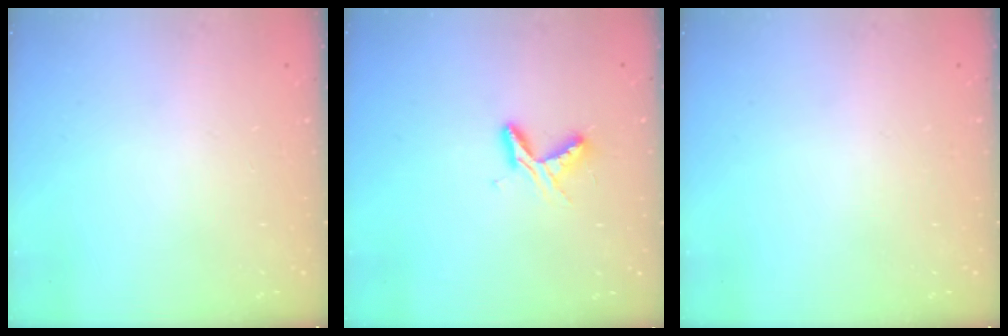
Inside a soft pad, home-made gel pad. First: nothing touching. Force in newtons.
{"total": 5.3, "press": 5.3, "slide": 0.5}
{"total": 0.0}